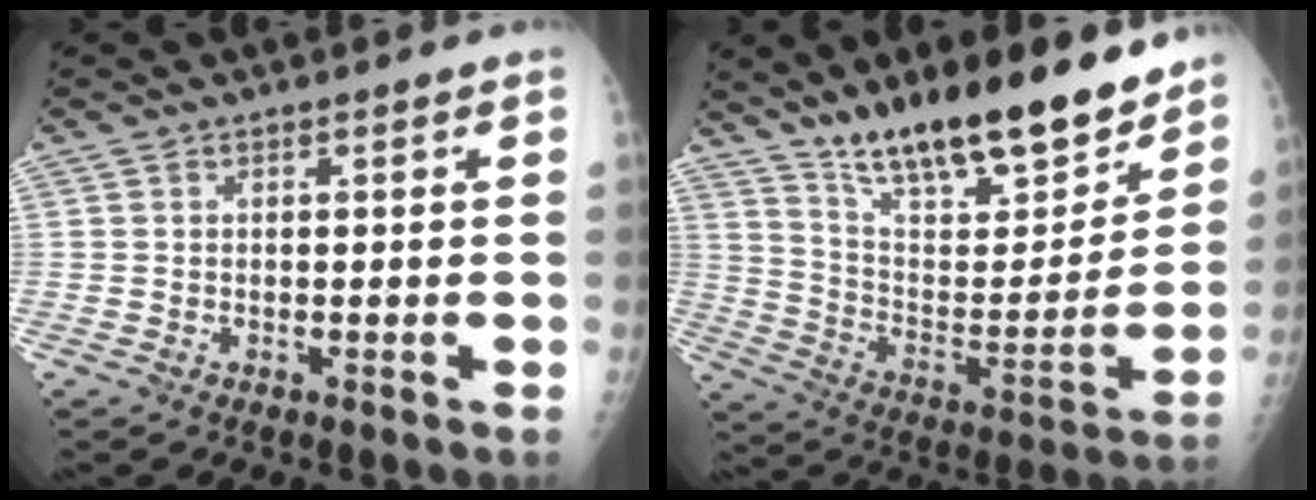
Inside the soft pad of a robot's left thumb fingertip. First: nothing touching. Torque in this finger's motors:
{"motor_torque": [0.31, 0.28, 1.43, -1.35, 0.11]}